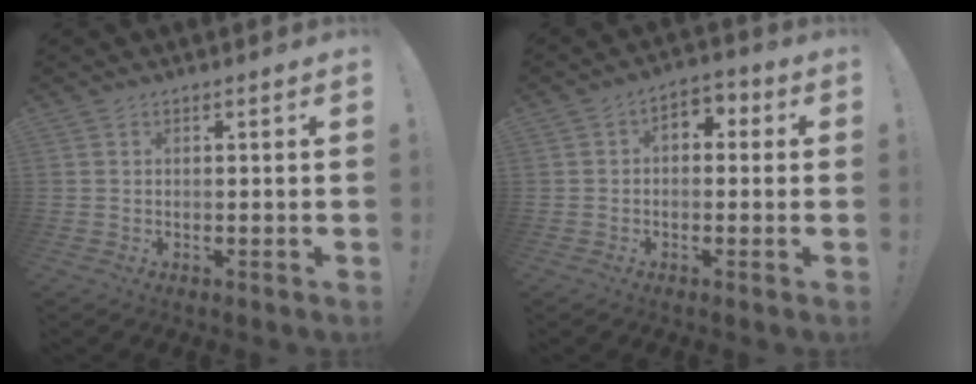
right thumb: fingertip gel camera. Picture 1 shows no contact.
{"total": 4.3, "force": [-0.4, 3.3, 2.8], "torque": [-0.036, 0.011, -0.006]}